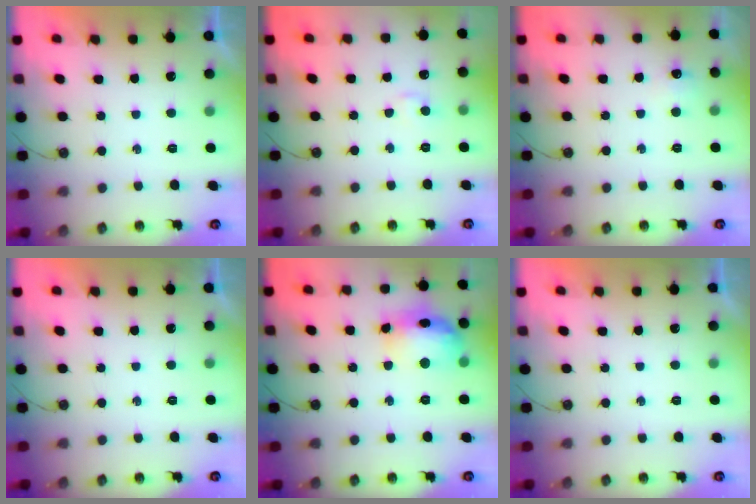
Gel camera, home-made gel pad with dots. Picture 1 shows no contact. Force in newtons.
{"total": 4.7, "press": 4.6, "slide": 0.7}
{"total": 5.0, "press": 4.9, "slide": 0.7}
{"total": 0.0}
{"total": 15.8, "press": 15.7, "slide": 1.2}
{"total": 0.0}